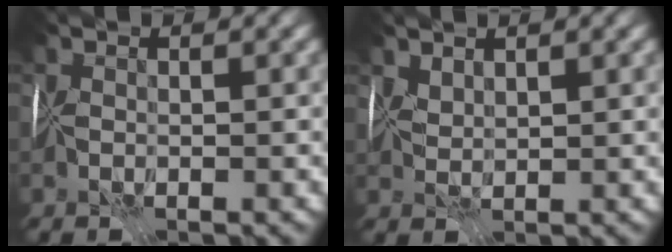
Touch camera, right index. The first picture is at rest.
{"total": 1.8, "force": [1.6, -0.7, -0.5], "torque": [0.011, 0.000, 0.038]}